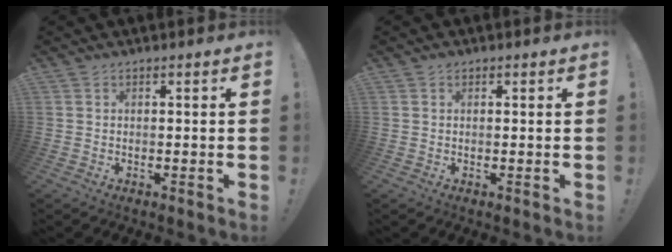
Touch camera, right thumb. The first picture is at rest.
{"total": 0.5, "force": [0.3, 0.4, 0.0], "torque": [0.007, -0.002, 0.005]}